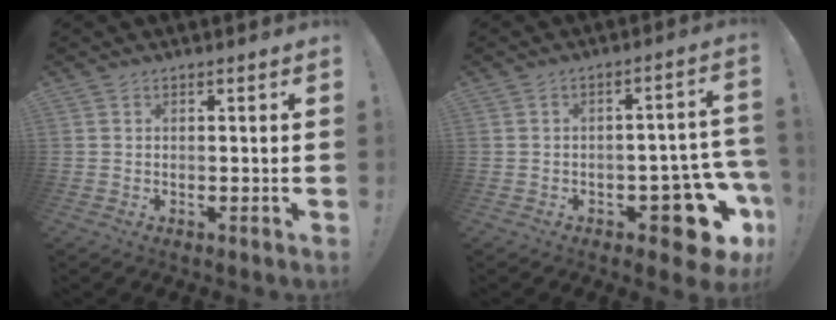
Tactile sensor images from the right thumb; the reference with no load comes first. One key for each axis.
{"total": 14.3, "fx": -6.5, "fy": 6.6, "fz": 10.9, "tx": -0.100, "ty": 0.041, "tz": -0.094}